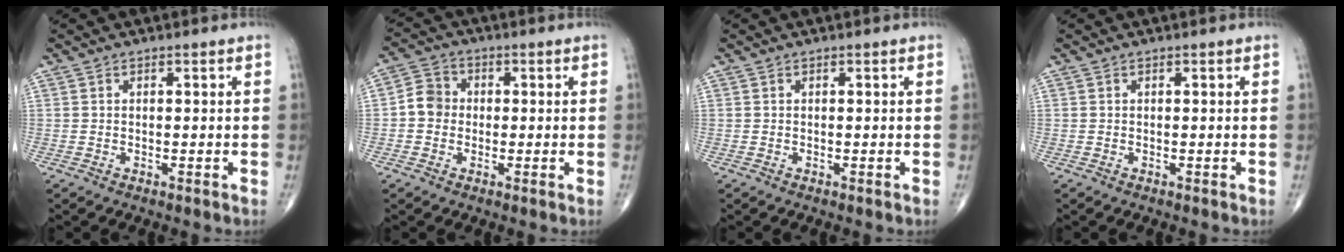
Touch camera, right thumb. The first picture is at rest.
{"total": 4.9, "force": [-0.4, 4.5, 2.0], "torque": [-0.021, 0.014, -0.017]}
{"total": 0.0}
{"total": 0.0}